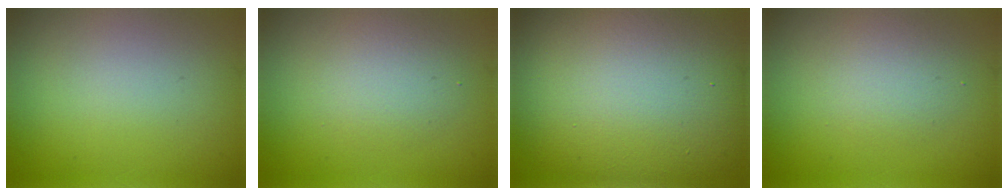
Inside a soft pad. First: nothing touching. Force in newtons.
{"total": 2.6, "press": 2.6, "slide": 0.2}
{"total": 16.4, "press": 16.4, "slide": 0.9}
{"total": 2.5, "press": 2.5, "slide": 0.1}